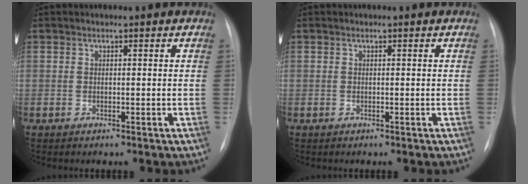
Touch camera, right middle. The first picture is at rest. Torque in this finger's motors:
{"motor_torque": [0.06, -0.14, -0.02, -0.01]}